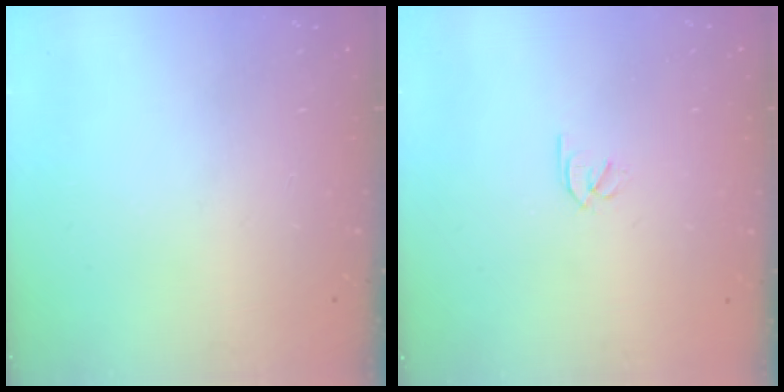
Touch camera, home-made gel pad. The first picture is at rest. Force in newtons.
{"total": 1.8, "press": 1.7, "slide": 0.5}